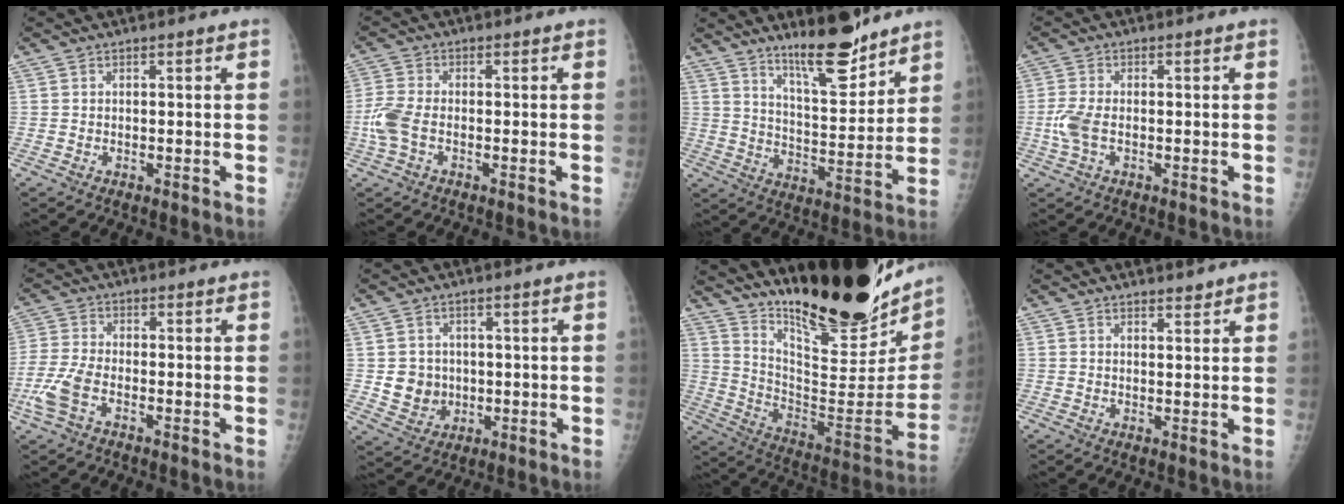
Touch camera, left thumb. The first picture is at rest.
{"total": 5.1, "force": [-1.2, 2.8, 4.1], "torque": [-0.107, 0.005, -0.031]}
{"total": 12.4, "force": [9.8, 2.9, 7.0], "torque": [-0.091, -0.079, 0.165]}
{"total": 4.3, "force": [-0.6, 2.3, 3.6], "torque": [-0.095, 0.002, -0.016]}
{"total": 6.6, "force": [-2.9, 3.2, 5.0], "torque": [-0.128, 0.008, -0.063]}
{"total": 5.7, "force": [0.1, 5.3, 2.1], "torque": [-0.002, 0.001, 0.011]}
{"total": 29.7, "force": [22.8, 6.8, 17.7], "torque": [-0.242, -0.135, 0.349]}
{"total": 1.6, "force": [1.6, 0.4, 0.2], "torque": [0.011, -0.014, 0.023]}